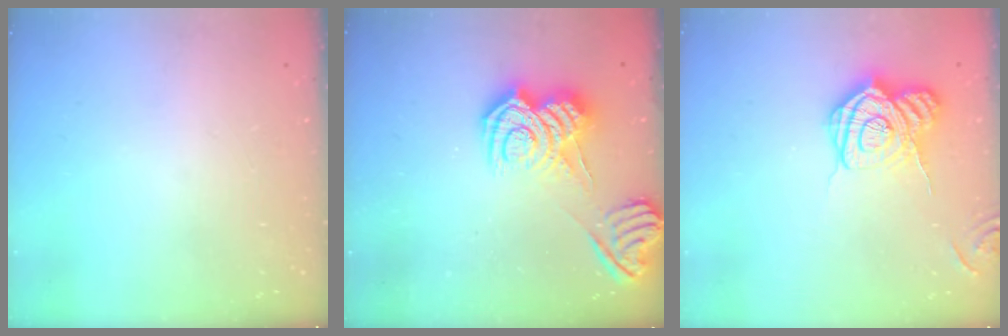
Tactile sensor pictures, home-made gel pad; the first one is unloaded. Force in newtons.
{"total": 9.6, "press": 9.6, "slide": 0.7}
{"total": 16.2, "press": 16.2, "slide": 1.0}